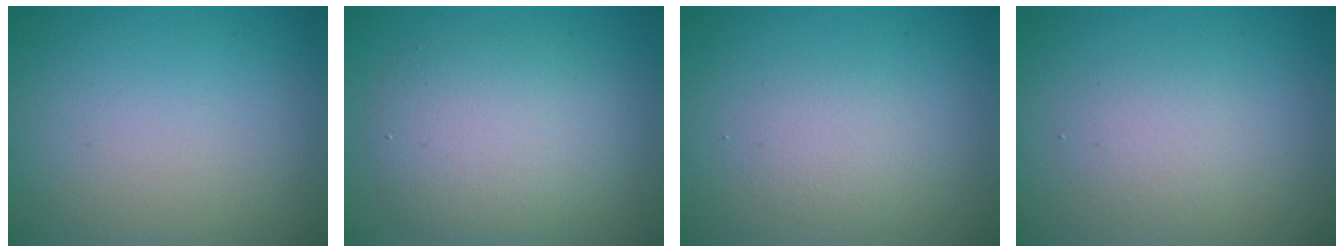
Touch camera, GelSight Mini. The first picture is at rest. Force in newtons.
{"total": 5.2, "press": 5.2, "slide": 0.1}
{"total": 1.7, "press": 1.7, "slide": 0.0}
{"total": 2.0, "press": 2.0, "slide": 0.1}